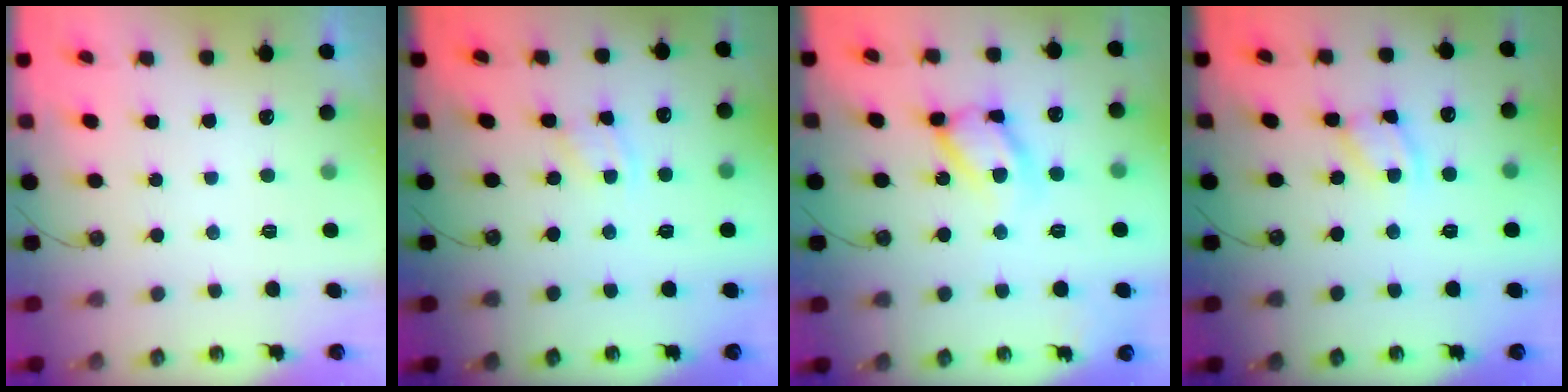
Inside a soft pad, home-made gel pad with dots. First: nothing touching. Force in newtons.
{"total": 2.6, "press": 2.6, "slide": 0.4}
{"total": 14.7, "press": 14.7, "slide": 1.2}
{"total": 7.2, "press": 7.2, "slide": 0.5}